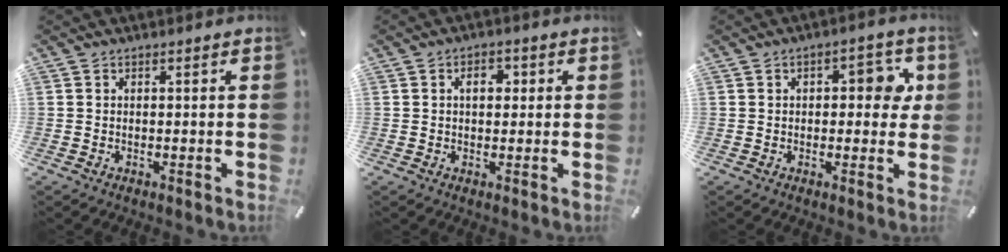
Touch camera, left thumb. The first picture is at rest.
{"total": 4.1, "force": [0.7, 2.6, 3.0], "torque": [-0.030, -0.002, 0.002]}
{"total": 7.6, "force": [1.5, 4.0, 6.3], "torque": [-0.074, -0.003, 0.014]}